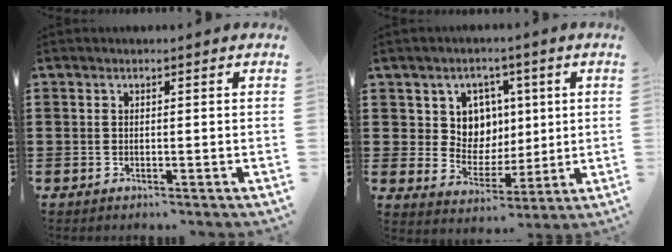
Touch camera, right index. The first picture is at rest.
{"total": 7.6, "force": [2.5, 6.7, 2.6], "torque": [-0.070, 0.003, 0.046]}